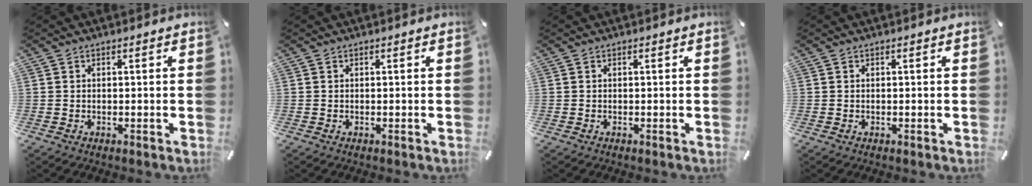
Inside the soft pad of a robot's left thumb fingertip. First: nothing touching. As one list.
[{"total": 0.0}, {"total": 0.0}, {"total": 0.0}]